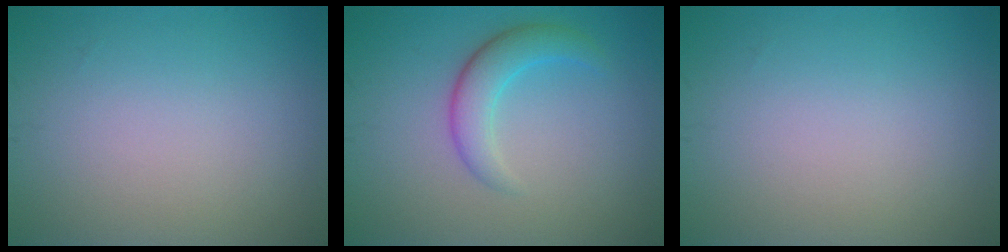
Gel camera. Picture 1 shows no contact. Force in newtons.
{"total": 3.3, "press": 3.3, "slide": 0.2}
{"total": 0.0}